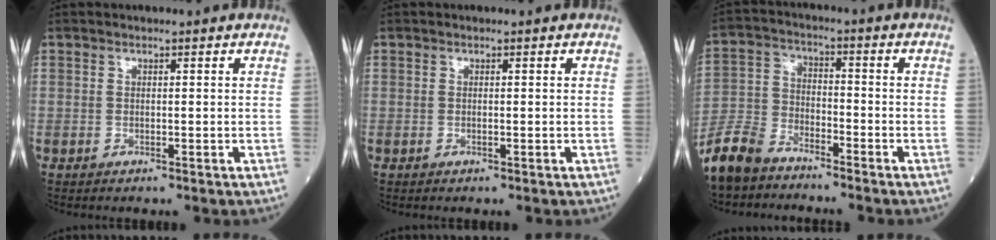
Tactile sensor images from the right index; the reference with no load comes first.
{"total": 0.0}
{"total": 9.7, "force": [-8.5, 3.6, 3.1], "torque": [-0.071, -0.011, -0.171]}